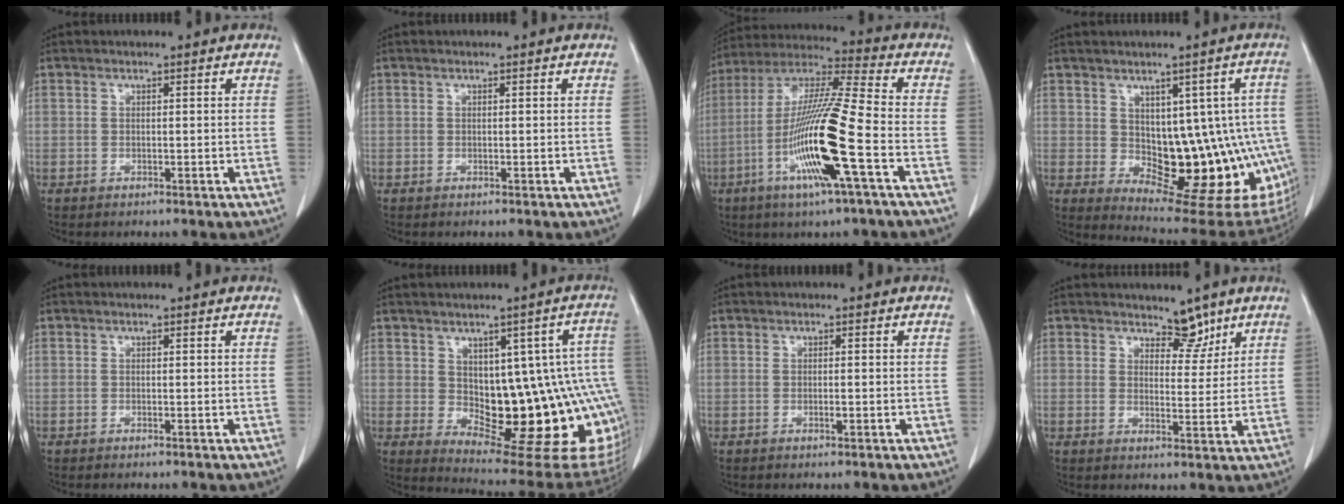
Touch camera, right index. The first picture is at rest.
{"total": 0.0}
{"total": 17.4, "force": [-5.6, -0.2, 16.5], "torque": [-0.329, -0.015, -0.113]}
{"total": 16.6, "force": [-1.6, 8.3, 14.3], "torque": [-0.121, 0.014, 0.003]}
{"total": 0.0}
{"total": 19.4, "force": [-1.5, 6.8, 18.0], "torque": [-0.150, 0.020, 0.009]}
{"total": 0.8, "force": [-0.3, 0.1, 0.8], "torque": [-0.014, 0.000, -0.003]}
{"total": 4.1, "force": [3.3, 2.0, 1.2], "torque": [-0.006, -0.007, 0.052]}